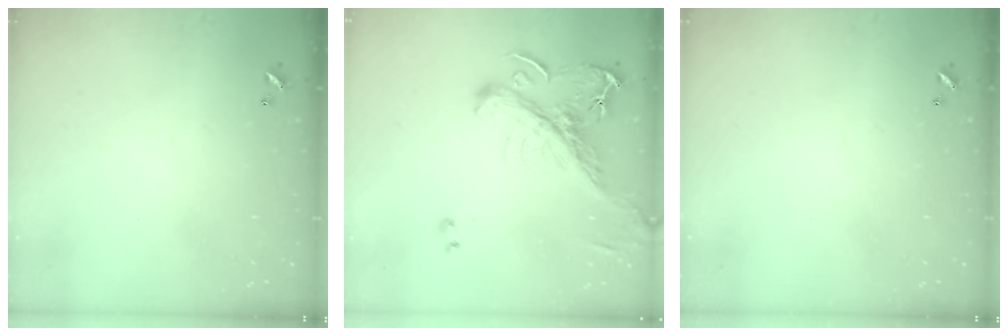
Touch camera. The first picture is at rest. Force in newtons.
{"total": 3.4, "press": 3.2, "slide": 1.1}
{"total": 0.0}